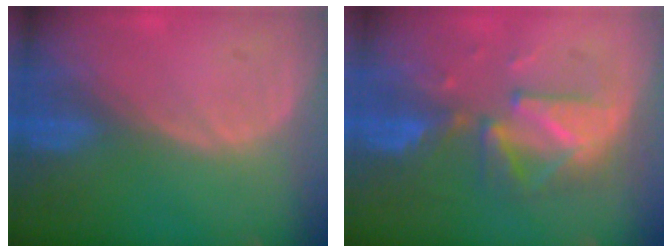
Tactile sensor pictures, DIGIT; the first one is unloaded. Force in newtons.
{"total": 8.0, "press": 8.0, "slide": 0.6}